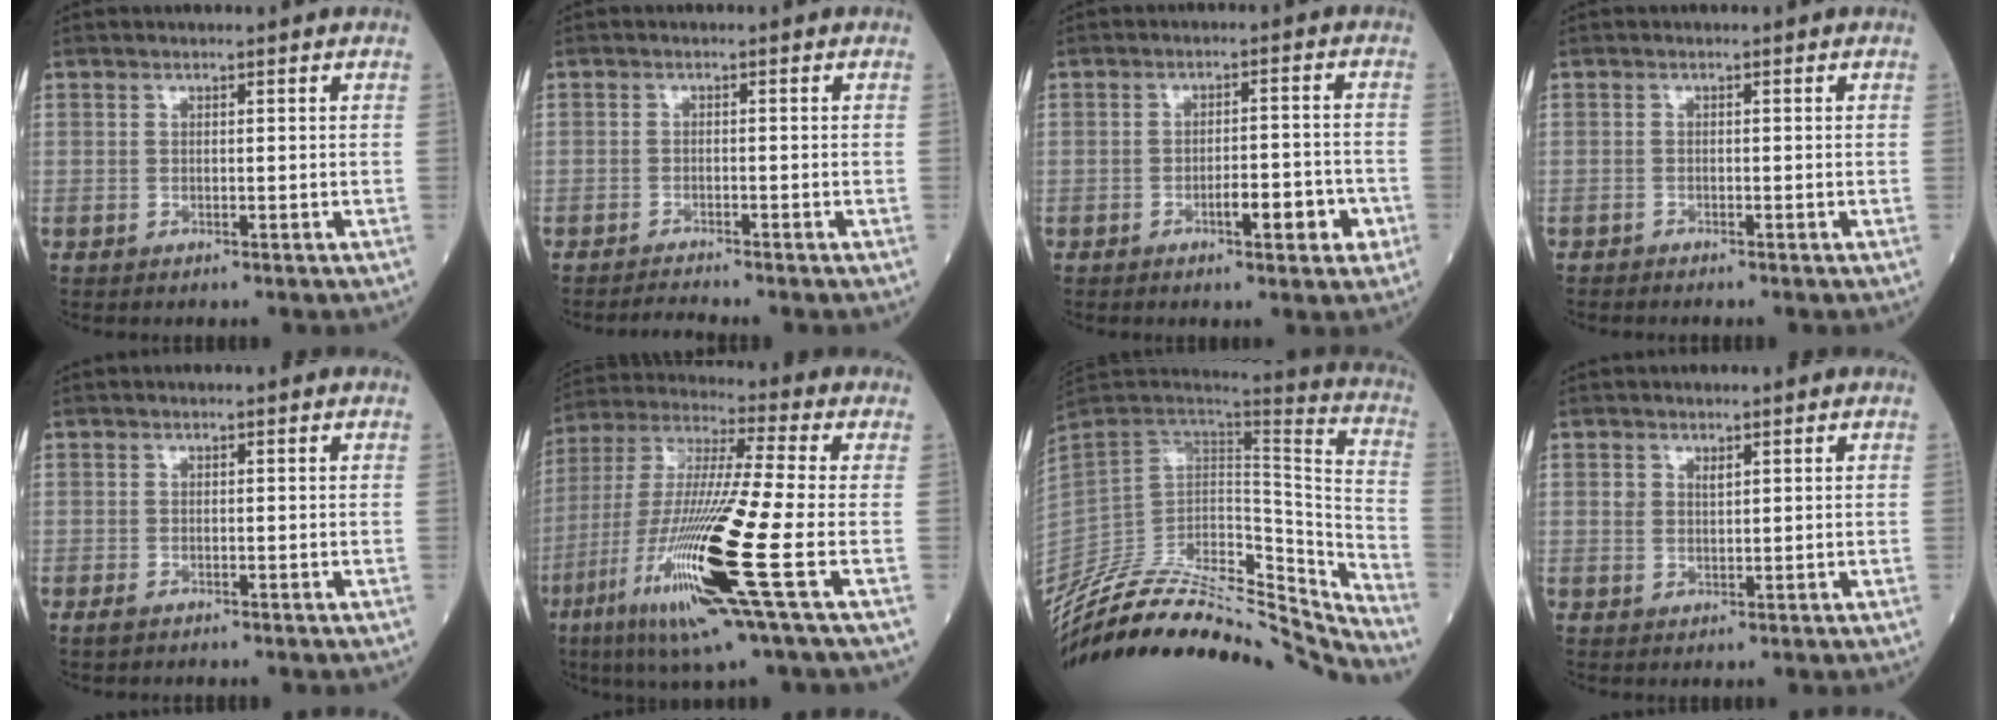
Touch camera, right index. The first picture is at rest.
{"total": 2.0, "force": [-1.8, -0.8, 0.0], "torque": [-0.005, -0.011, -0.034]}
{"total": 5.6, "force": [-2.5, 1.5, 4.9], "torque": [-0.065, 0.007, -0.032]}
{"total": 0.8, "force": [-0.8, 0.0, 0.2], "torque": [-0.005, -0.001, -0.017]}
{"total": 0.9, "force": [-0.7, 0.3, 0.5], "torque": [-0.018, -0.003, -0.013]}
{"total": 20.6, "force": [-7.3, 0.0, 19.3], "torque": [-0.404, -0.036, -0.143]}
{"total": 36.0, "force": [-32.4, 7.1, 14.0], "torque": [-0.204, -0.032, -0.480]}
{"total": 1.6, "force": [0.8, 0.9, 1.0], "torque": [-0.021, 0.003, 0.018]}